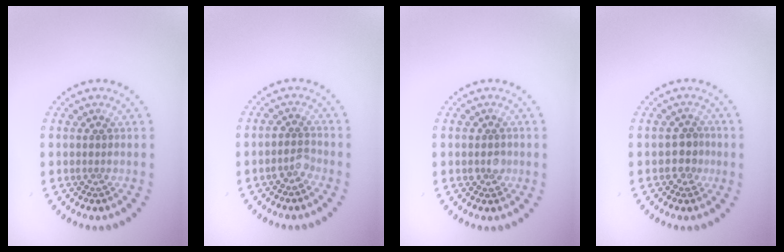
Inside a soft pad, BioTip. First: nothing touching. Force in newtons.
{"total": 1.7, "press": 1.4, "slide": 0.9}
{"total": 1.0, "press": 0.9, "slide": 0.5}
{"total": 1.9, "press": 1.6, "slide": 1.0}